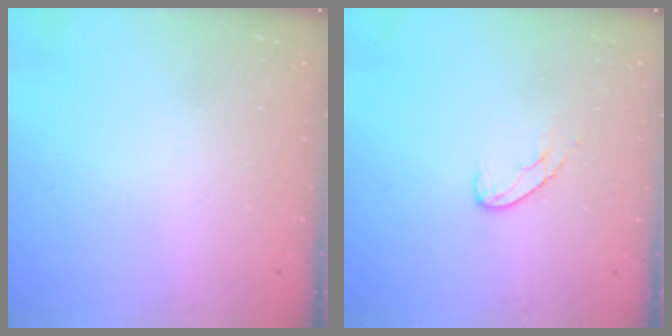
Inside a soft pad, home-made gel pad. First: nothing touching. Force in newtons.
{"total": 5.1, "press": 5.1, "slide": 0.5}